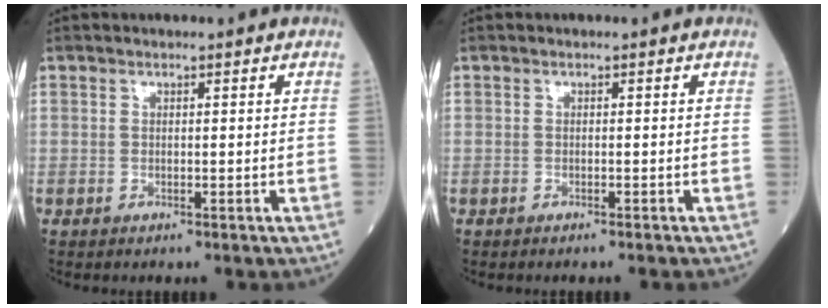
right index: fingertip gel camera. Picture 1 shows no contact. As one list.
[{"total": 1.1, "force": [-0.9, -0.1, 0.5], "torque": [-0.009, 0.000, -0.012]}]